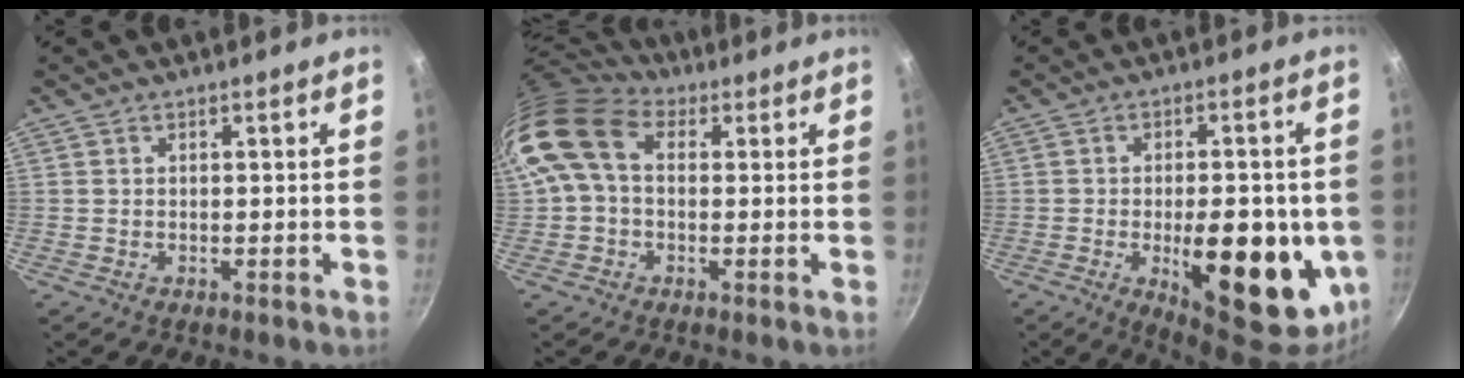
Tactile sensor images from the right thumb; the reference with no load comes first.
{"total": 12.3, "force": [2.2, 8.5, 8.6], "torque": [-0.155, 0.020, 0.021]}
{"total": 21.2, "force": [-4.3, 9.2, 18.7], "torque": [-0.215, -0.006, -0.045]}